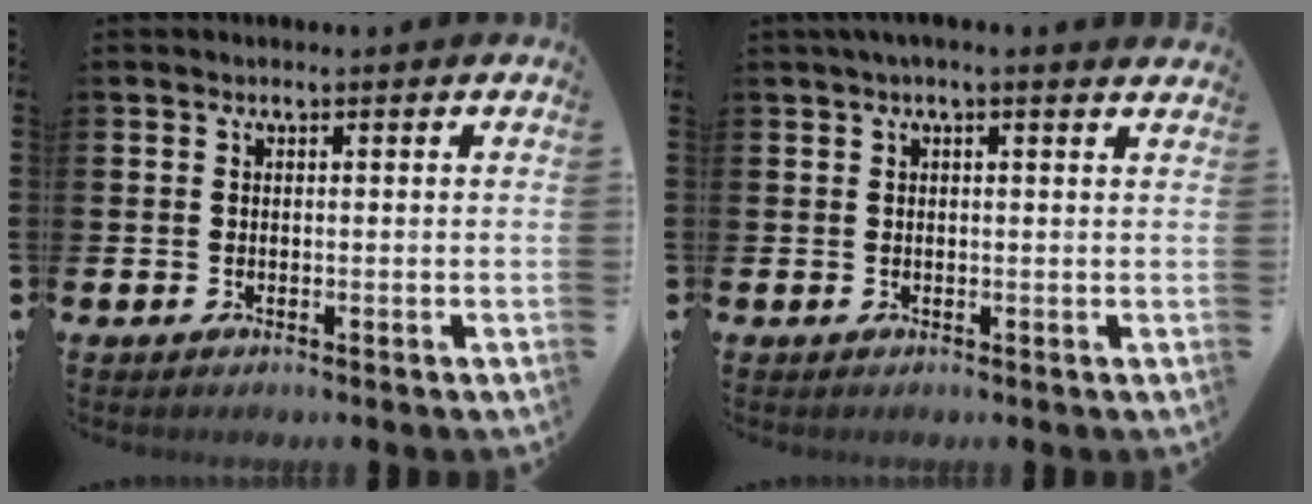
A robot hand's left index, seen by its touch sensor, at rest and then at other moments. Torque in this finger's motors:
{"motor_torque": [1.07, -1.07, 0.69, 0.21]}